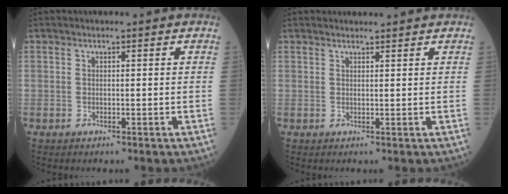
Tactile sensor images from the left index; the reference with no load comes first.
{"total": 2.4, "force": [2.4, 0.2, 0.3], "torque": [-0.010, 0.014, 0.035]}